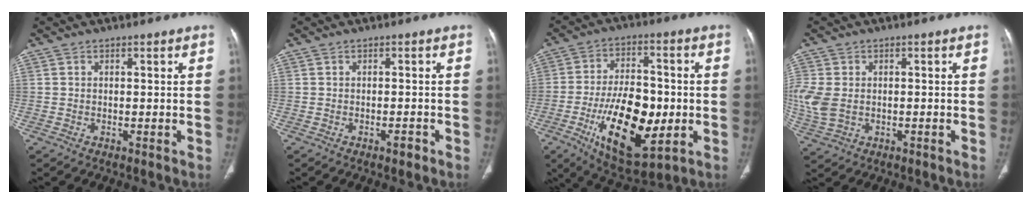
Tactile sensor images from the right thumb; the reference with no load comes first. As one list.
[{"total": 1.3, "force": [-0.8, 0.5, 0.9], "torque": [-0.013, 0.004, -0.010]}, {"total": 19.7, "force": [-4.9, 9.6, 16.5], "torque": [-0.255, 0.008, -0.067]}, {"total": 7.4, "force": [-0.5, 5.2, 5.2], "torque": [-0.138, 0.002, -0.002]}]